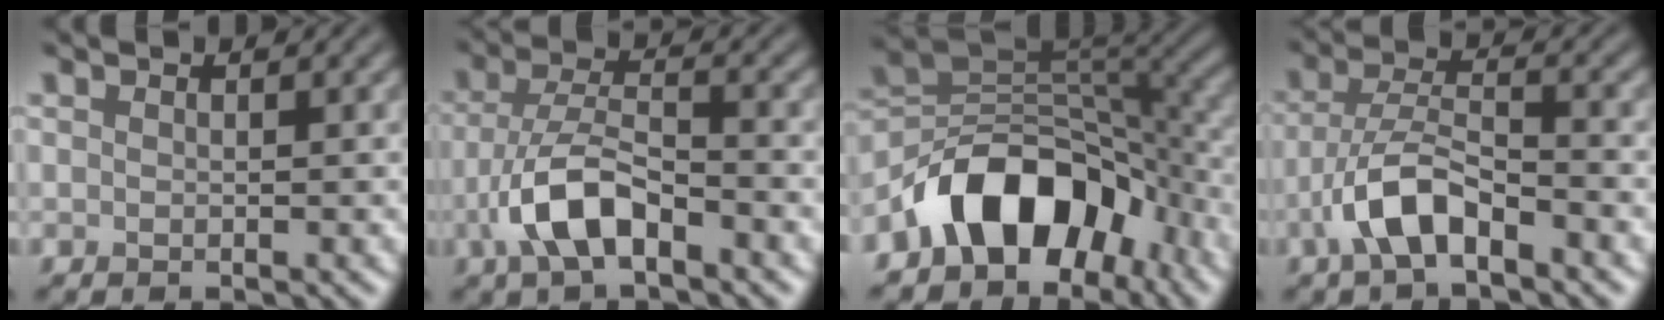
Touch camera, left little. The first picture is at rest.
{"total": 5.8, "force": [-2.7, 2.4, 4.6], "torque": [-0.095, 0.006, -0.056]}
{"total": 9.9, "force": [-5.7, 5.9, 5.5], "torque": [-0.065, 0.007, -0.104]}
{"total": 5.1, "force": [-2.8, 1.8, 3.9], "torque": [-0.077, 0.010, -0.058]}